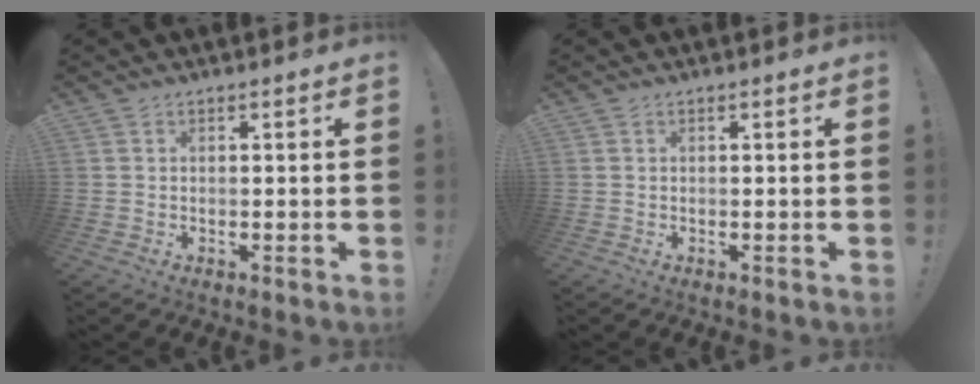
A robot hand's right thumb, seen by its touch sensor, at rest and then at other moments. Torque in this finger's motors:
{"motor_torque": [-0.02, -0.01, 0.05, -0.01, 0.00]}